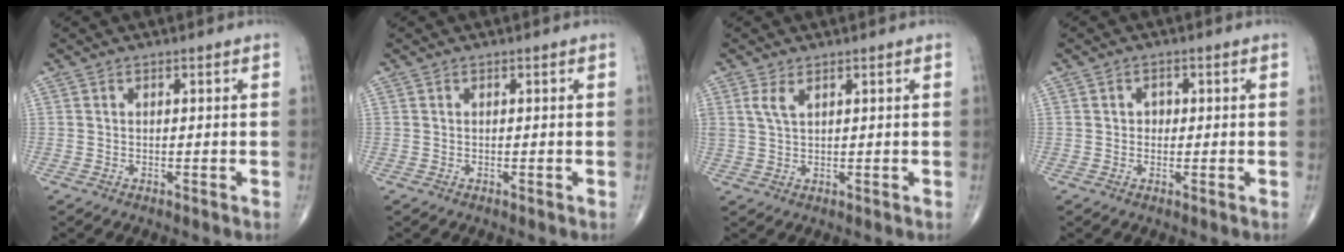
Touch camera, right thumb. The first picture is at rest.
{"total": 0.0}
{"total": 2.8, "force": [1.5, 1.1, 2.1], "torque": [-0.048, 0.000, 0.037]}
{"total": 1.7, "force": [0.1, 1.5, 0.9], "torque": [-0.003, 0.004, -0.001]}